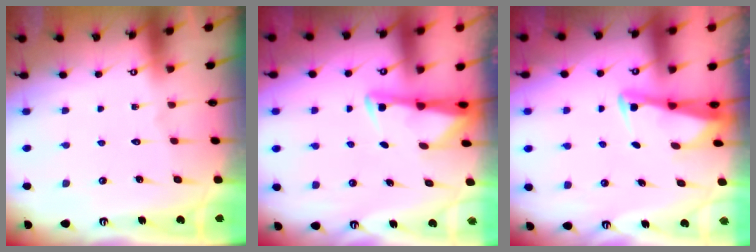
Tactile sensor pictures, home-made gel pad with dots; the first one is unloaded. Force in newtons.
{"total": 3.3, "press": 3.3, "slide": 0.5}
{"total": 2.7, "press": 2.7, "slide": 0.3}